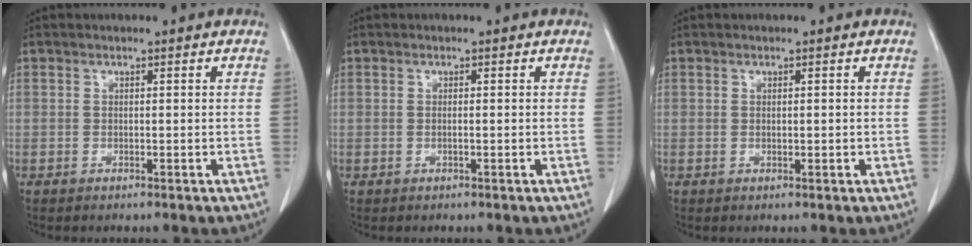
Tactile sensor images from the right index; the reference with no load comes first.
{"total": 0.6, "force": [-0.1, 0.3, 0.6], "torque": [-0.017, 0.001, 0.000]}
{"total": 0.9, "force": [-0.1, 0.5, 0.7], "torque": [-0.019, -0.002, 0.002]}